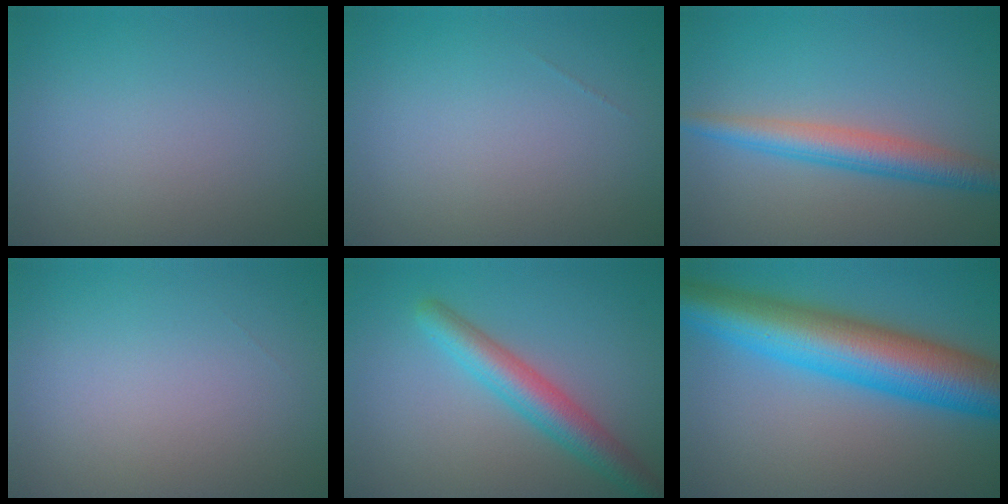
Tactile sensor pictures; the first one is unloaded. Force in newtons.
{"total": 0.0}
{"total": 3.9, "press": 3.9, "slide": 0.1}
{"total": 0.0}
{"total": 4.4, "press": 4.4, "slide": 0.1}
{"total": 11.3, "press": 11.3, "slide": 0.1}